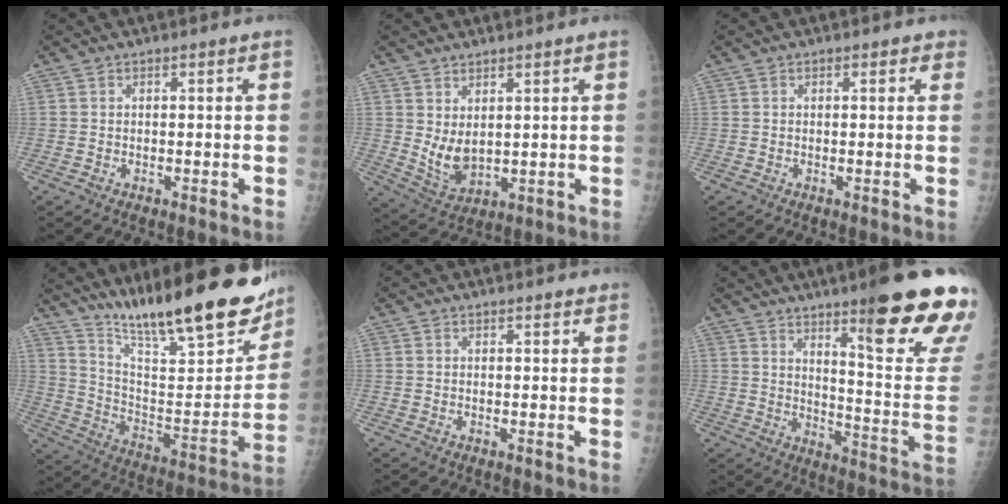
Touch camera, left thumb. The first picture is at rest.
{"total": 6.6, "force": [2.7, 3.1, 5.1], "torque": [-0.085, -0.032, 0.065]}
{"total": 1.2, "force": [0.8, 0.6, 0.7], "torque": [0.002, -0.002, 0.005]}
{"total": 27.7, "force": [20.8, 5.7, 17.3], "torque": [-0.244, -0.095, 0.323]}
{"total": 2.5, "force": [2.3, 0.5, 0.9], "torque": [-0.002, -0.004, 0.024]}
{"total": 23.5, "force": [14.1, 3.1, 18.5], "torque": [-0.222, -0.076, 0.204]}